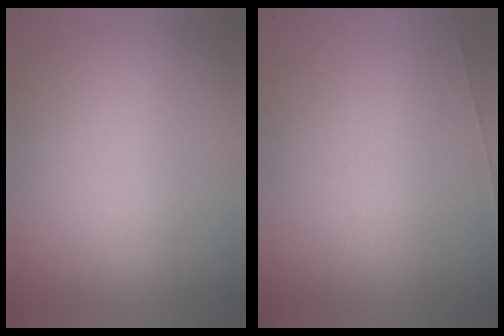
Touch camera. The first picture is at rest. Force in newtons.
{"total": 7.5}